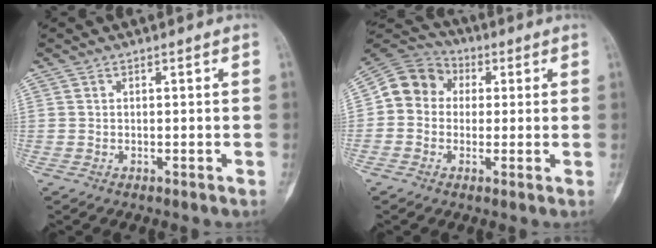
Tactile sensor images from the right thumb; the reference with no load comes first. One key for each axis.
{"total": 9.4, "fx": 0.7, "fy": 8.4, "fz": 4.2, "tx": -0.052, "ty": 0.024, "tz": -0.002}